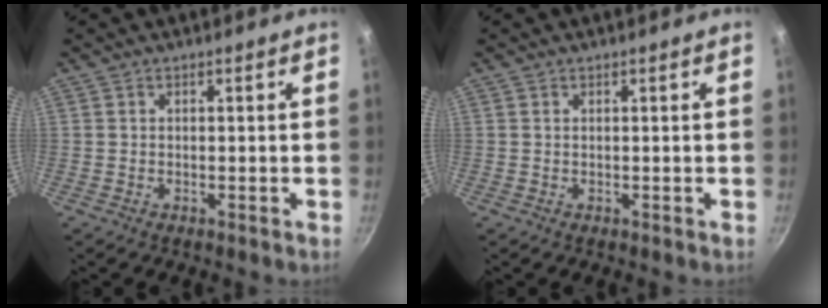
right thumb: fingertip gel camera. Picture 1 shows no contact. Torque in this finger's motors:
{"motor_torque": [0.20, 0.03, 0.06, -0.31, 0.04]}